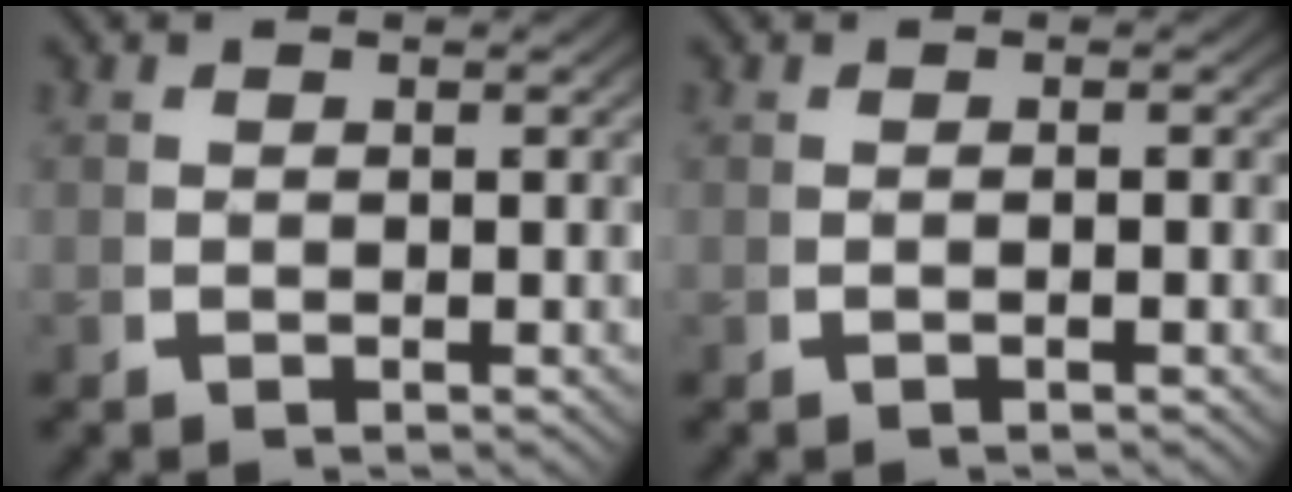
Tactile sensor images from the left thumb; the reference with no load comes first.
{"total": 0.7, "force": [-0.3, -0.1, 0.6], "torque": [-0.014, 0.010, -0.007]}